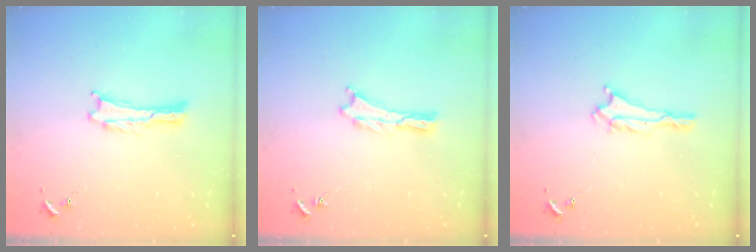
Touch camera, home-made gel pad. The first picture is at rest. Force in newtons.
{"total": 0.0}
{"total": 1.0, "press": 1.0, "slide": 0.1}